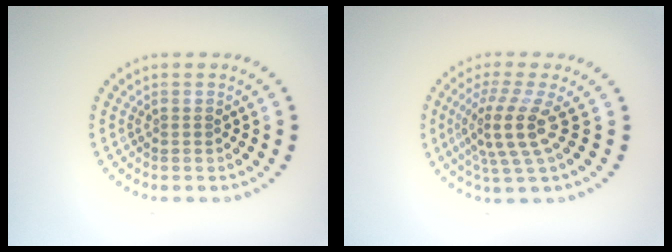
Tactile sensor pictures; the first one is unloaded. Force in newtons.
{"total": 4.1, "press": 2.9, "slide": 3.0}